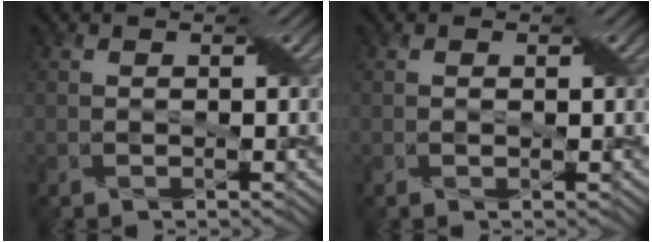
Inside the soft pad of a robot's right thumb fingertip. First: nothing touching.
{"total": 0.6, "force": [0.2, 0.3, 0.5], "torque": [-0.006, 0.001, 0.004]}